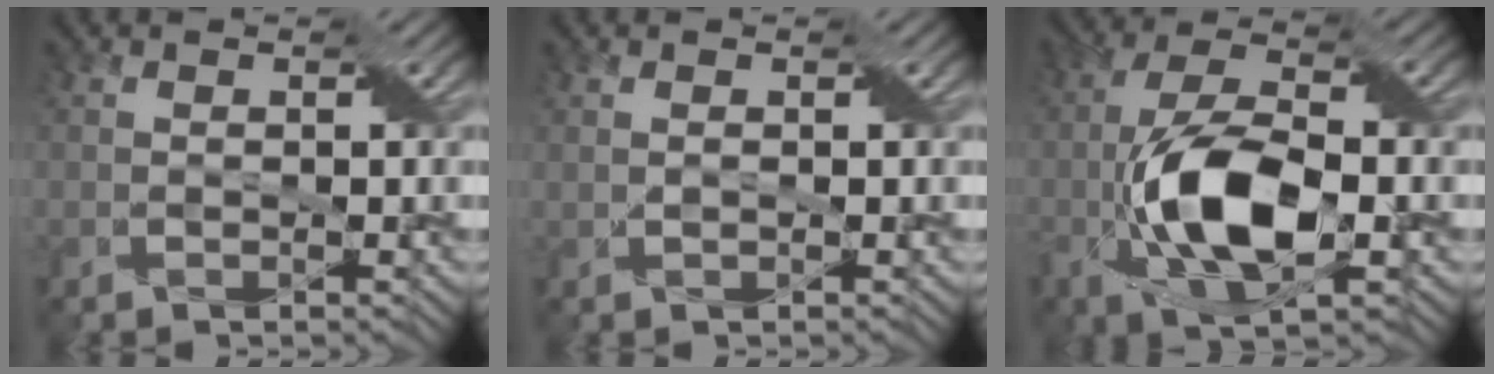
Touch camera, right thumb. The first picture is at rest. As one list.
[{"total": 0.0}, {"total": 11.9, "force": [-3.4, 5.1, 10.3], "torque": [-0.209, 0.003, -0.069]}]